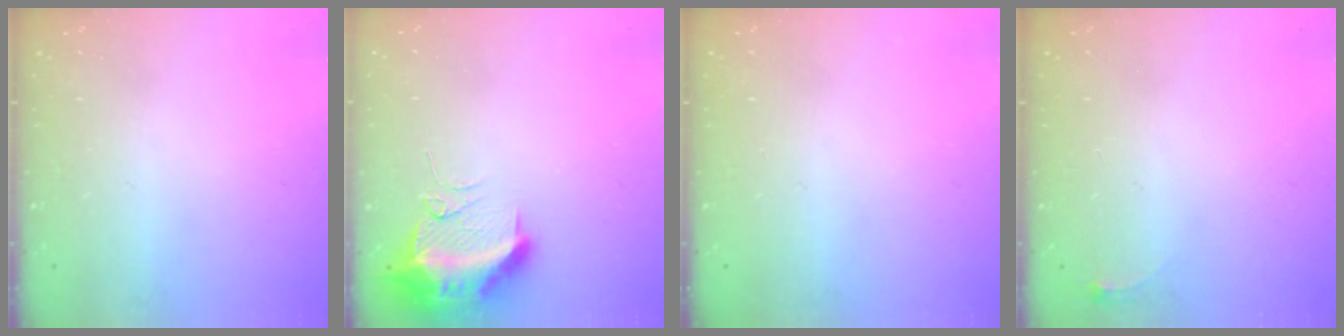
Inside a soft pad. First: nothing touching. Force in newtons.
{"total": 11.6, "press": 11.5, "slide": 1.3}
{"total": 0.0}
{"total": 2.8, "press": 2.8, "slide": 0.4}